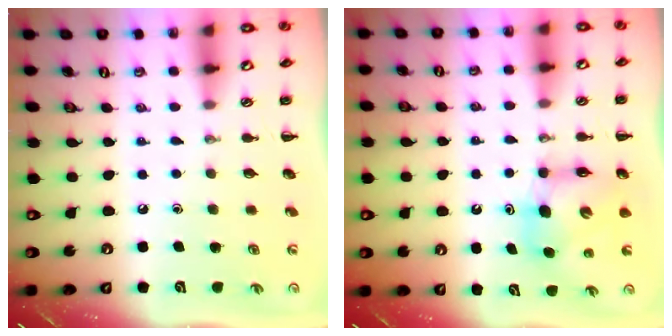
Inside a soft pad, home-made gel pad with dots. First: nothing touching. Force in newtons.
{"total": 7.3, "press": 7.3, "slide": 0.4}